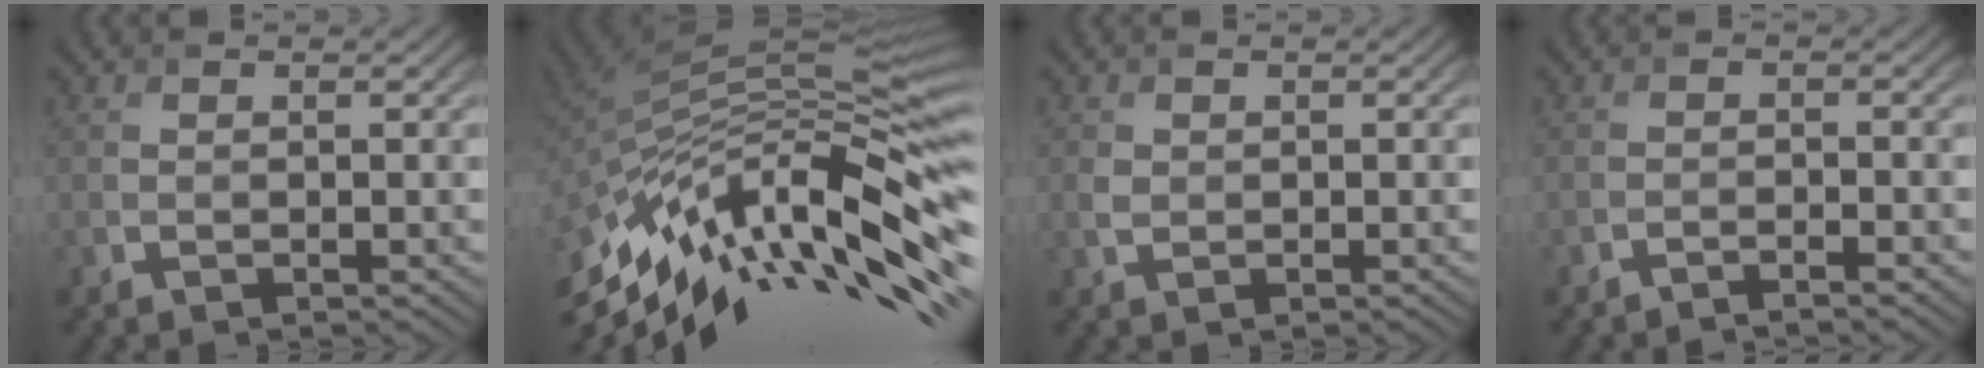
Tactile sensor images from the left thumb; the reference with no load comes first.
{"total": 16.5, "force": [-7.6, 4.6, 13.9], "torque": [-0.264, 0.011, -0.147]}
{"total": 1.2, "force": [0.0, 1.0, 0.6], "torque": [-0.015, -0.002, 0.001]}
{"total": 1.5, "force": [-1.3, 0.1, 0.7], "torque": [-0.008, -0.001, -0.032]}